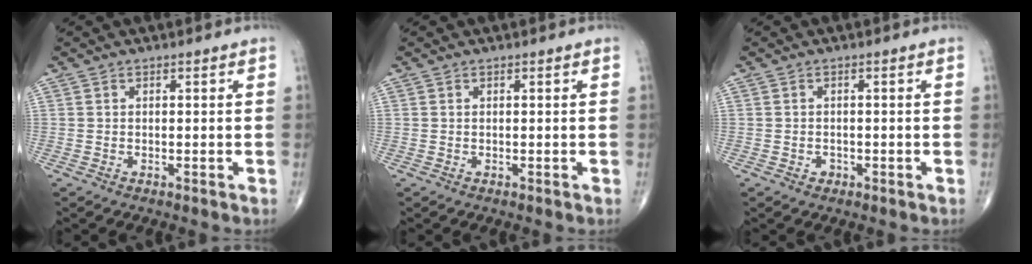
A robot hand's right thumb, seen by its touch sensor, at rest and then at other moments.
{"total": 0.0}
{"total": 1.1, "force": [-0.5, 0.9, 0.3], "torque": [-0.002, 0.004, -0.007]}